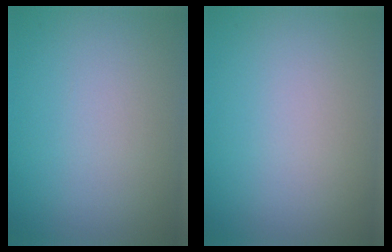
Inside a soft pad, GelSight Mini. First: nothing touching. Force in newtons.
{"total": 0.0}